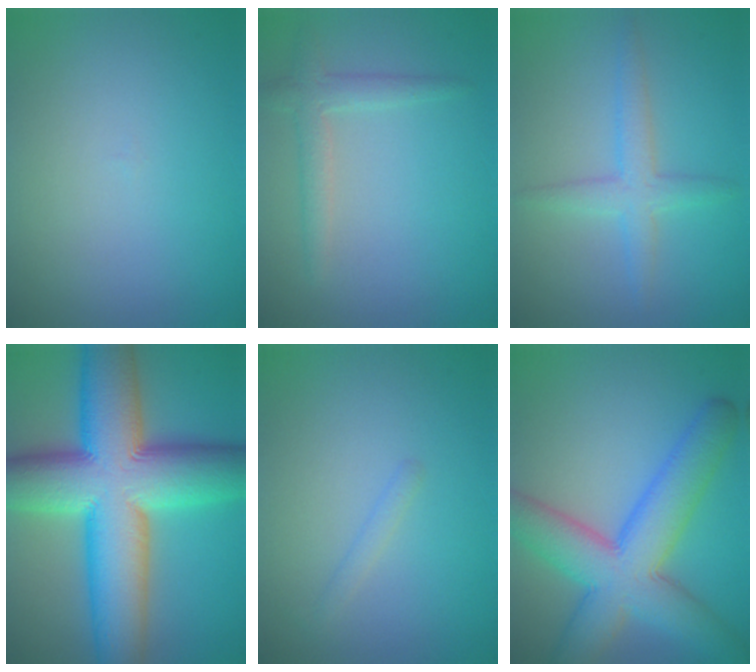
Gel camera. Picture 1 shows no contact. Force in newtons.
{"total": 2.3, "press": 2.2, "slide": 0.1}
{"total": 2.7, "press": 2.7, "slide": 0.0}
{"total": 16.5, "press": 16.5, "slide": 0.4}
{"total": 0.9, "press": 0.9, "slide": 0.0}
{"total": 9.0, "press": 9.0, "slide": 0.3}